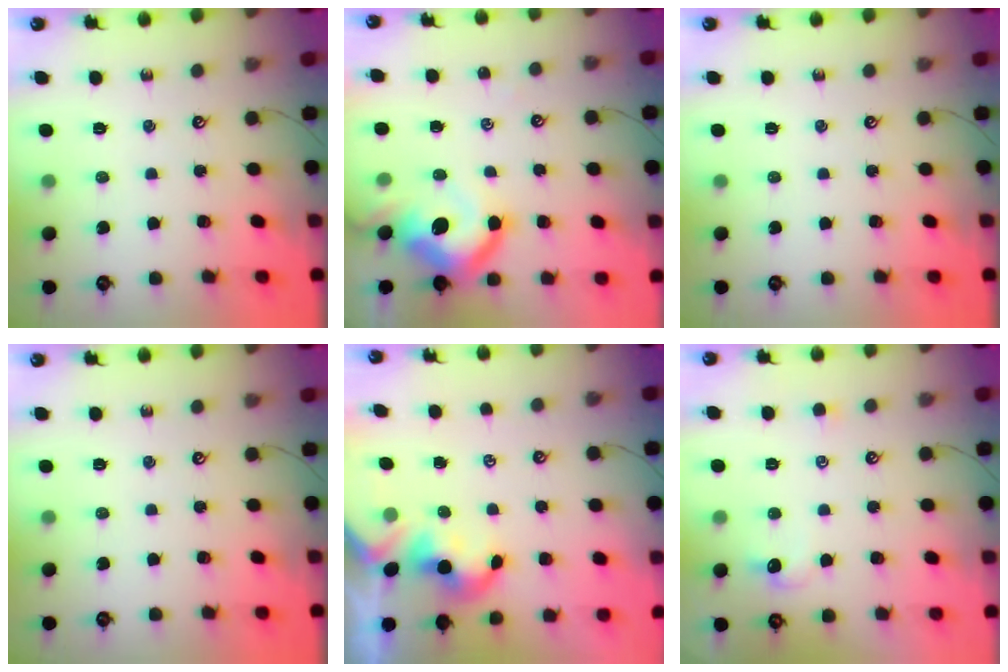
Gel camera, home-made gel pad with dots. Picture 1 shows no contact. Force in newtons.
{"total": 10.9, "press": 10.8, "slide": 1.4}
{"total": 0.0}
{"total": 0.0}
{"total": 2.0, "press": 1.9, "slide": 0.5}
{"total": 0.6, "press": 0.1, "slide": 0.6}